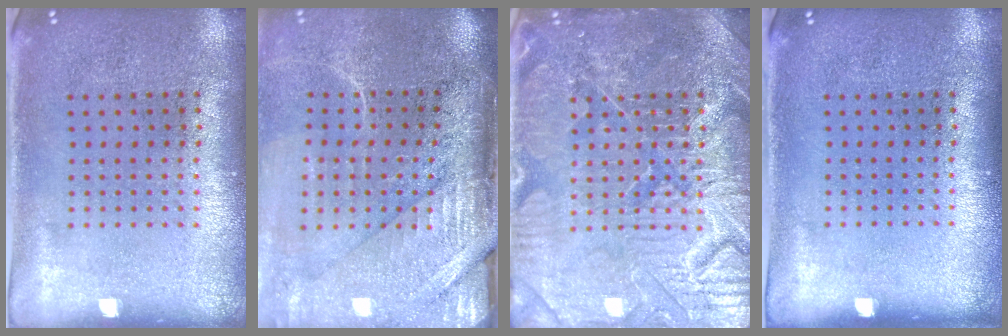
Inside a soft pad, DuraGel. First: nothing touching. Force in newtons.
{"total": 4.2, "press": 3.6, "slide": 2.2}
{"total": 5.0, "press": 4.9, "slide": 0.7}
{"total": 0.0}